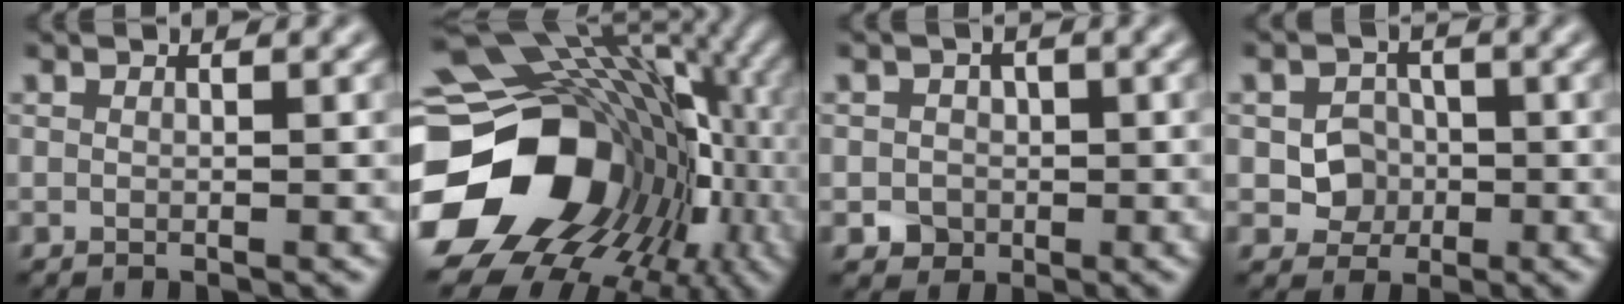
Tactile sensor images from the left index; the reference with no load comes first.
{"total": 19.4, "force": [-2.5, 15.3, 11.6], "torque": [-0.227, -0.040, -0.006]}
{"total": 2.0, "force": [-0.4, 1.9, 0.6], "torque": [0.009, -0.003, -0.011]}
{"total": 3.0, "force": [-0.5, 2.6, 1.3], "torque": [-0.008, 0.000, -0.013]}